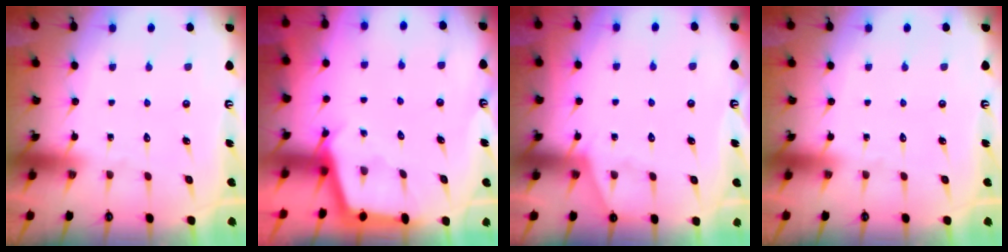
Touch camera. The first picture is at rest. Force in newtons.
{"total": 2.9, "press": 2.9, "slide": 0.3}
{"total": 5.7, "press": 5.7, "slide": 0.7}
{"total": 0.0}